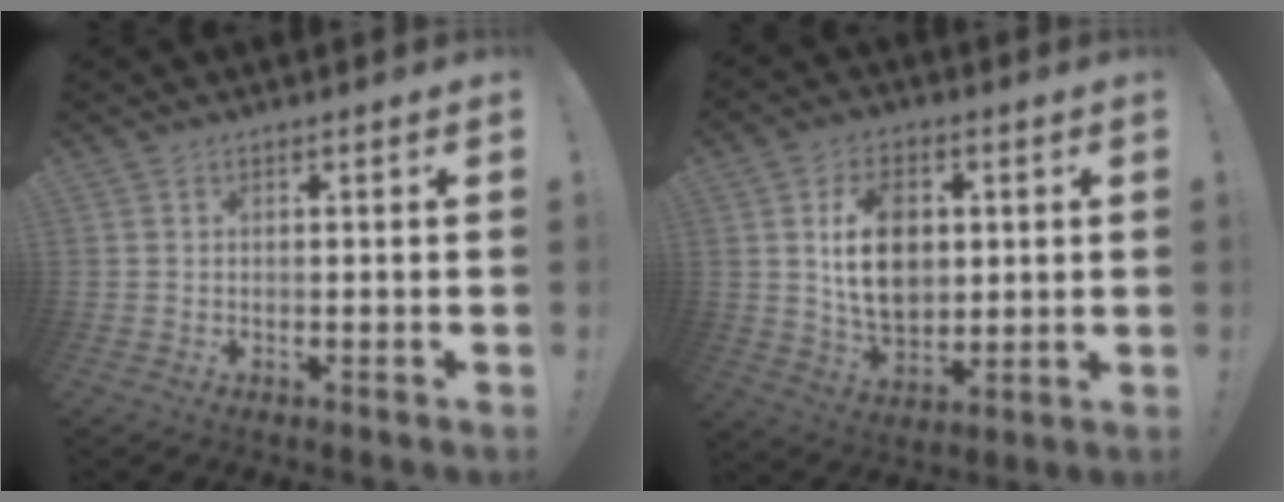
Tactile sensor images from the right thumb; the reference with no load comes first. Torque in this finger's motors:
{"motor_torque": [-0.07, 0.85, 0.06, -0.01, 0.12]}